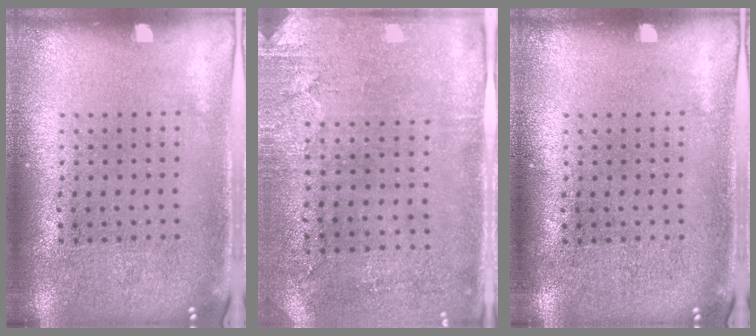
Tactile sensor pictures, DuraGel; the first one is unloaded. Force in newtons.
{"total": 2.8, "press": 2.3, "slide": 1.7}
{"total": 0.0}